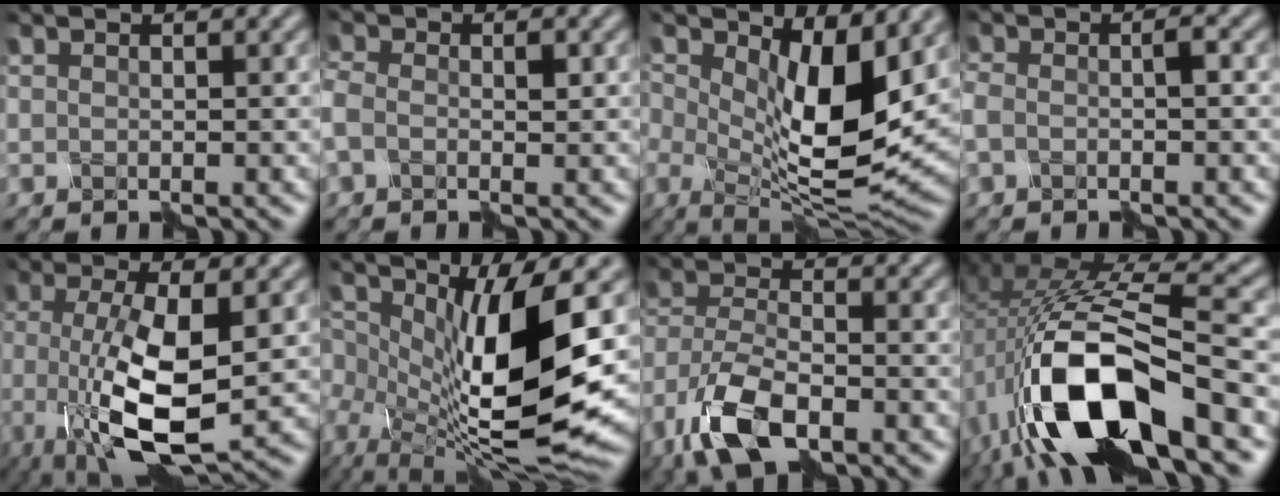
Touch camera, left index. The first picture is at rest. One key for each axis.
{"total": 2.9, "fx": -1.0, "fy": 1.8, "fz": 2.0, "tx": -0.049, "ty": 0.002, "tz": -0.023}
{"total": 10.9, "fx": 1.1, "fy": 5.1, "fz": 9.6, "tx": -0.166, "ty": -0.021, "tz": 0.020}
{"total": 2.2, "fx": -1.4, "fy": 0.8, "fz": 1.6, "tx": -0.041, "ty": 0.003, "tz": -0.026}
{"total": 9.3, "fx": -1.6, "fy": 2.9, "fz": 8.7, "tx": -0.170, "ty": -0.018, "tz": -0.023}
{"total": 13.0, "fx": 0.1, "fy": 5.0, "fz": 12.0, "tx": -0.225, "ty": -0.025, "tz": 0.005}
{"total": 8.1, "fx": -5.1, "fy": 3.3, "fz": 5.4, "tx": -0.131, "ty": -0.007, "tz": -0.107}
{"total": 13.4, "fx": -6.2, "fy": 4.7, "fz": 10.9, "tx": -0.219, "ty": 0.006, "tz": -0.111}